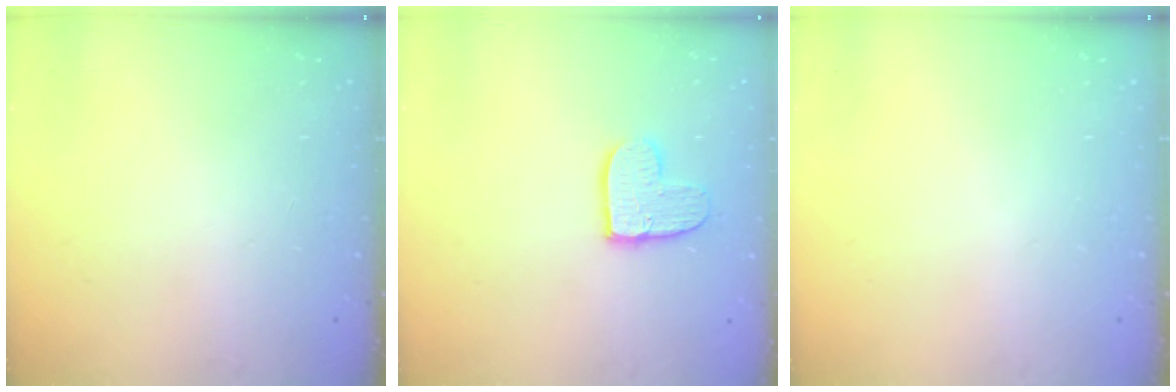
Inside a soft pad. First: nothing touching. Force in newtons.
{"total": 9.4, "press": 9.3, "slide": 0.7}
{"total": 0.0}